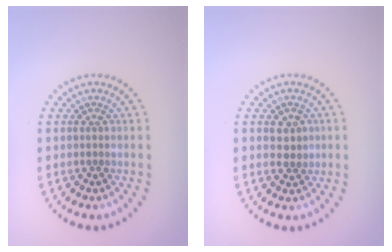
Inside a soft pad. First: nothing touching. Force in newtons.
{"total": 1.9, "press": 1.8, "slide": 0.5}